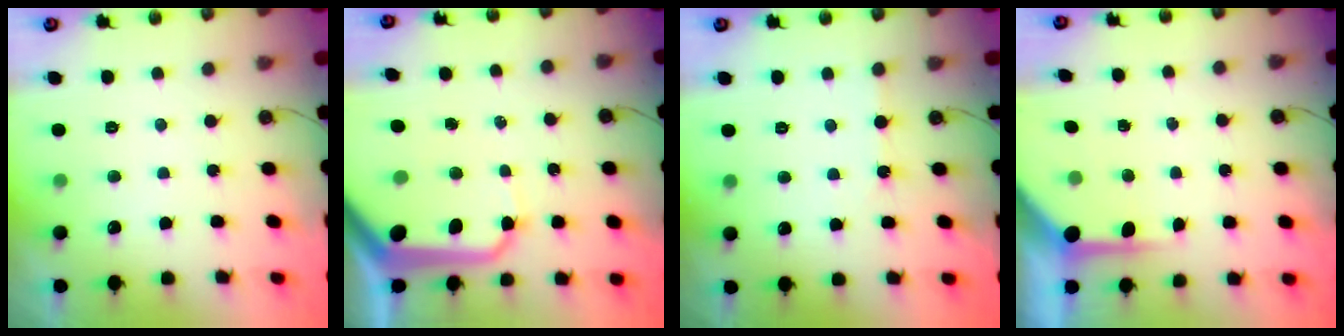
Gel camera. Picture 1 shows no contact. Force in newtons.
{"total": 17.9, "press": 17.8, "slide": 2.6}
{"total": 2.5, "press": 2.5, "slide": 0.4}
{"total": 6.2, "press": 6.2, "slide": 0.4}